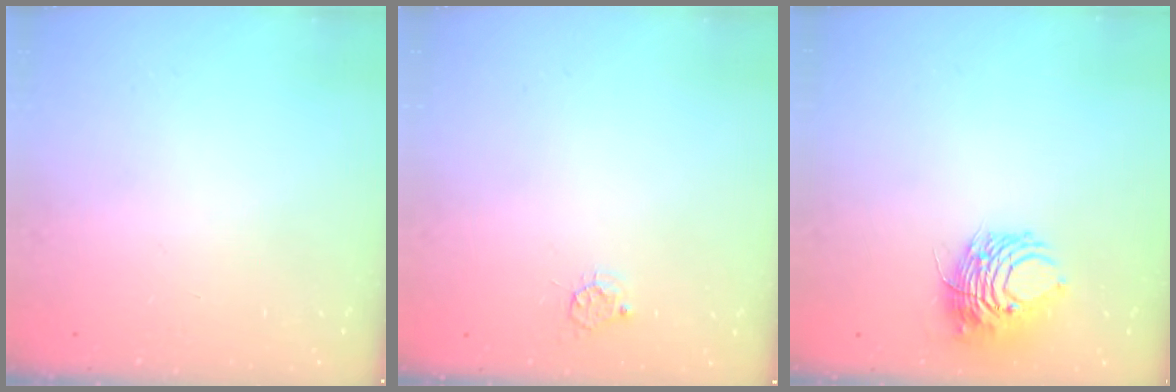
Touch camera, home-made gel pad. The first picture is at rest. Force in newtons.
{"total": 3.9, "press": 3.9, "slide": 0.3}
{"total": 11.0, "press": 10.9, "slide": 0.7}